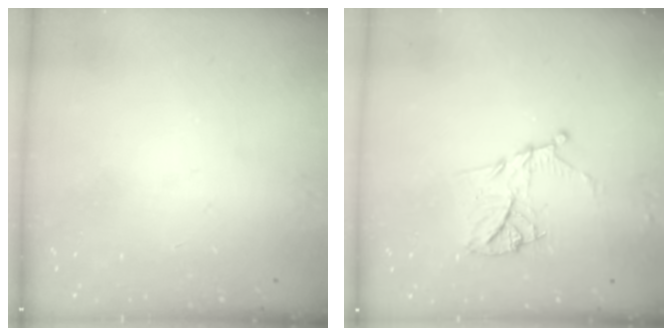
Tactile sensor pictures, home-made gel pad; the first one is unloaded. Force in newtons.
{"total": 11.8, "press": 11.8, "slide": 0.5}